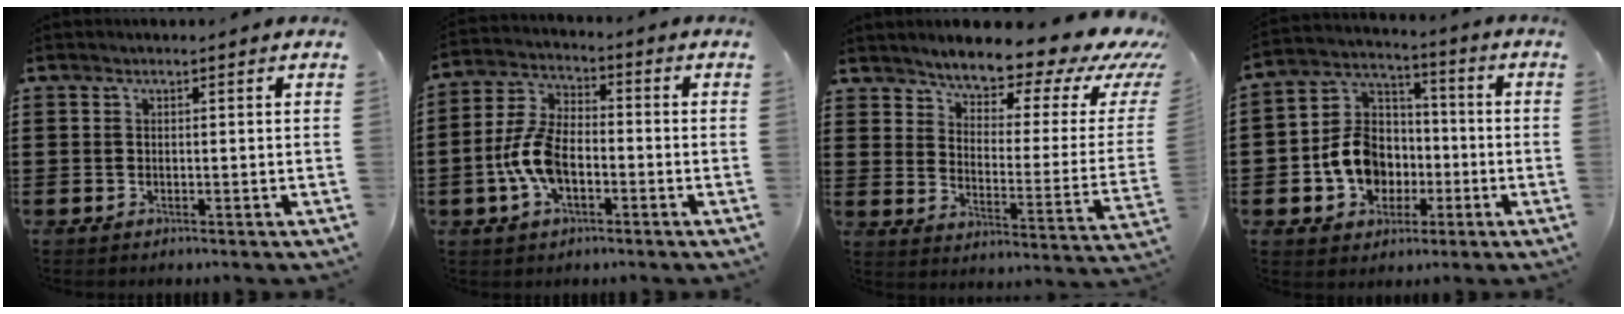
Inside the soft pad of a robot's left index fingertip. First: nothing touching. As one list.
[{"total": 8.4, "force": [-2.6, 4.4, 6.7], "torque": [-0.167, -0.001, -0.057]}, {"total": 7.6, "force": [6.8, 1.3, 3.1], "torque": [-0.062, -0.064, 0.109]}, {"total": 9.7, "force": [-2.3, 8.2, 4.6], "torque": [-0.137, 0.015, -0.045]}]